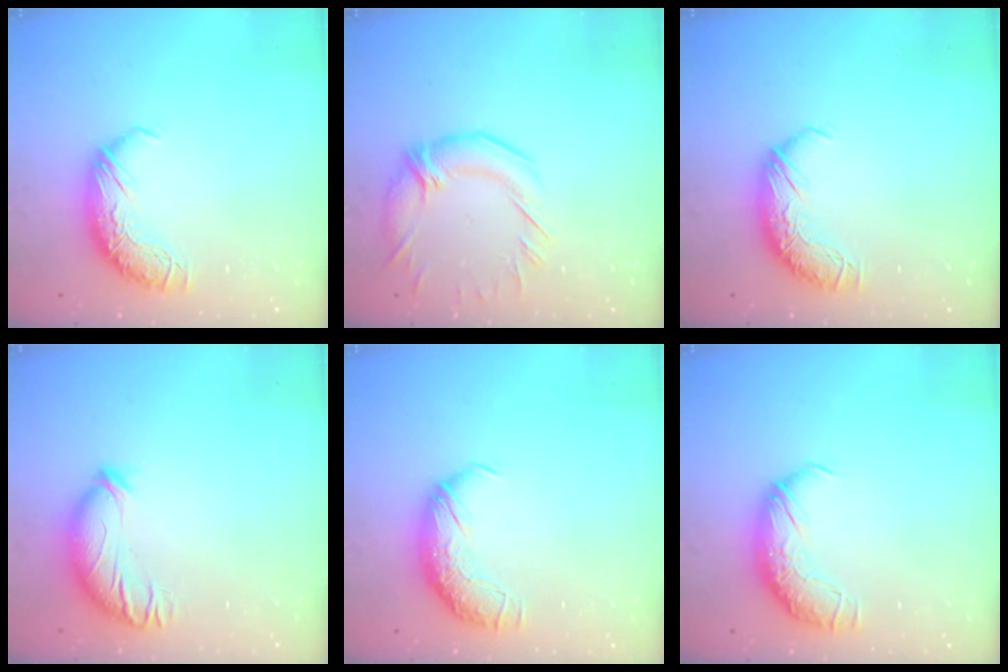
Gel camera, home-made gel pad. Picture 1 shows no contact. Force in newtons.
{"total": 2.3, "press": 0.9, "slide": 2.1}
{"total": 0.0}
{"total": 3.5, "press": 3.2, "slide": 1.3}
{"total": 1.8, "press": 0.7, "slide": 1.6}
{"total": 1.5, "press": 0.2, "slide": 1.5}